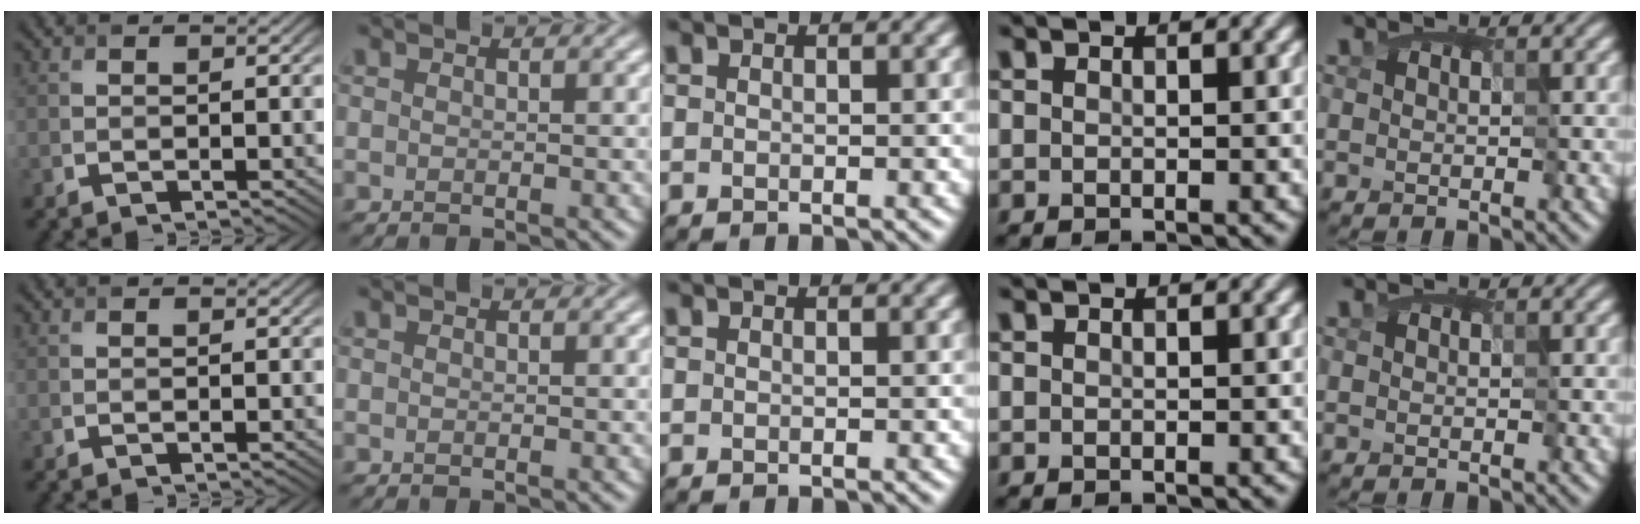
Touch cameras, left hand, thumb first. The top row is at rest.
{}